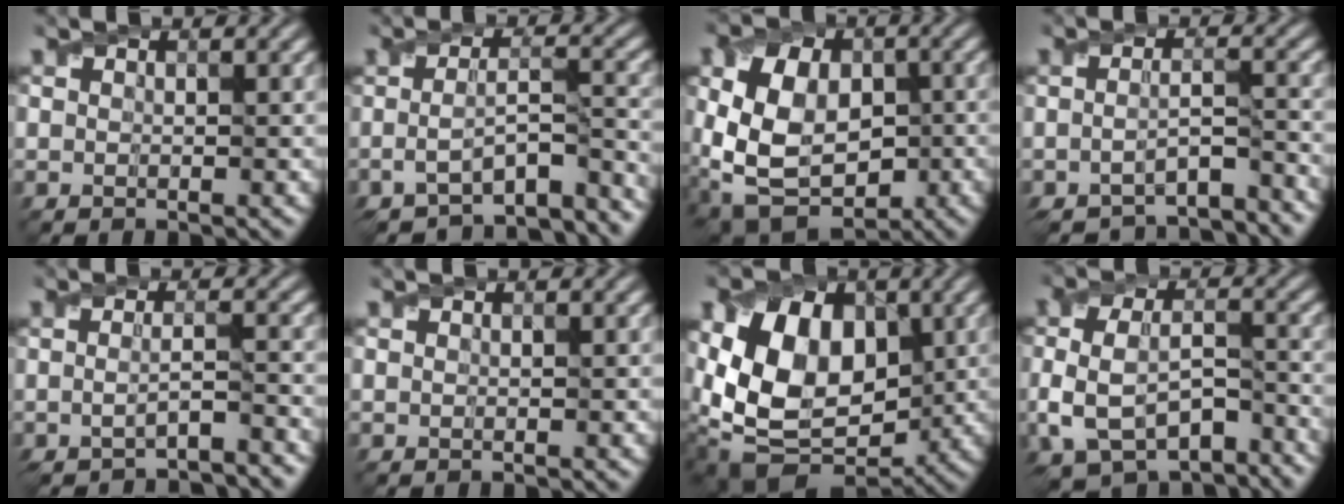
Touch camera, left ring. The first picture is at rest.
{"total": 7.5, "force": [-5.3, 1.9, 4.9], "torque": [-0.073, -0.005, -0.076]}
{"total": 10.5, "force": [-0.9, 7.3, 7.5], "torque": [-0.153, -0.011, -0.022]}
{"total": 6.0, "force": [-5.4, 1.1, 2.5], "torque": [-0.044, -0.013, -0.076]}
{"total": 3.6, "force": [-2.4, 0.5, 2.6], "torque": [-0.039, -0.009, -0.045]}
{"total": 0.0}
{"total": 11.8, "force": [0.6, 8.3, 8.3], "torque": [-0.158, -0.006, 0.001]}
{"total": 8.9, "force": [-4.0, 5.1, 6.0], "torque": [-0.126, -0.018, -0.058]}